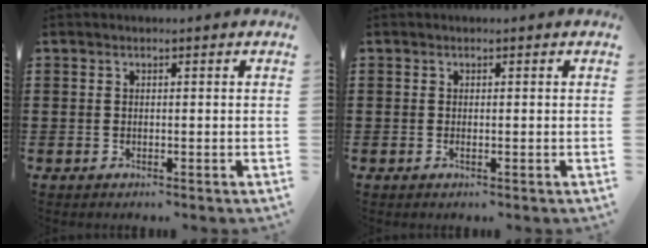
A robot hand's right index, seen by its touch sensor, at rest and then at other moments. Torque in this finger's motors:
{"motor_torque": [0.39, 0.25, 0.05, 0.00]}